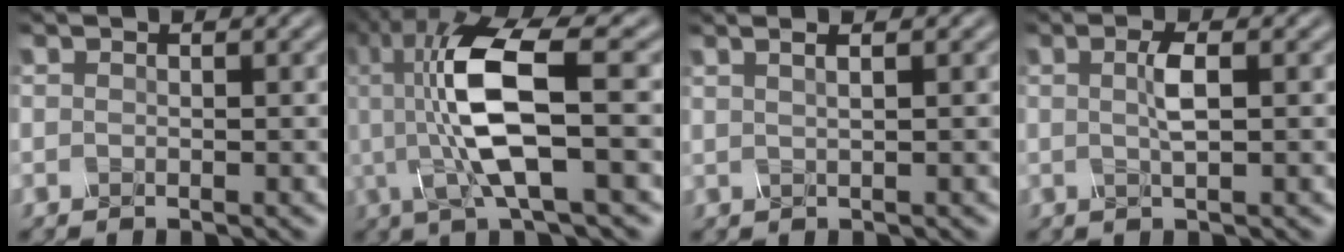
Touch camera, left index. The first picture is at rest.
{"total": 8.4, "force": [0.8, 1.6, 8.2], "torque": [-0.171, 0.014, 0.024]}
{"total": 2.8, "force": [1.7, 1.2, 1.8], "torque": [-0.011, 0.027, -0.004]}
{"total": 1.3, "force": [0.3, -0.1, 1.2], "torque": [-0.034, 0.007, 0.010]}